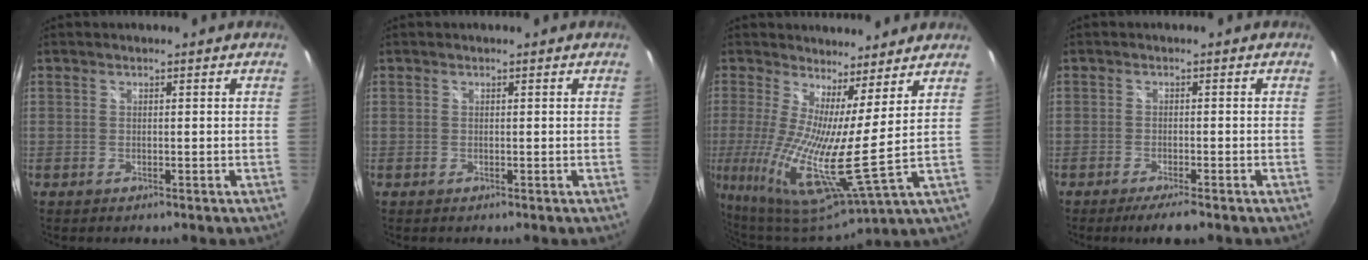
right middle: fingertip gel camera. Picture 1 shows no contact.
{"total": 0.0}
{"total": 14.7, "force": [3.7, 1.3, 14.1], "torque": [-0.254, -0.031, 0.060]}
{"total": 4.3, "force": [-3.3, 0.4, 2.6], "torque": [-0.058, -0.011, -0.057]}